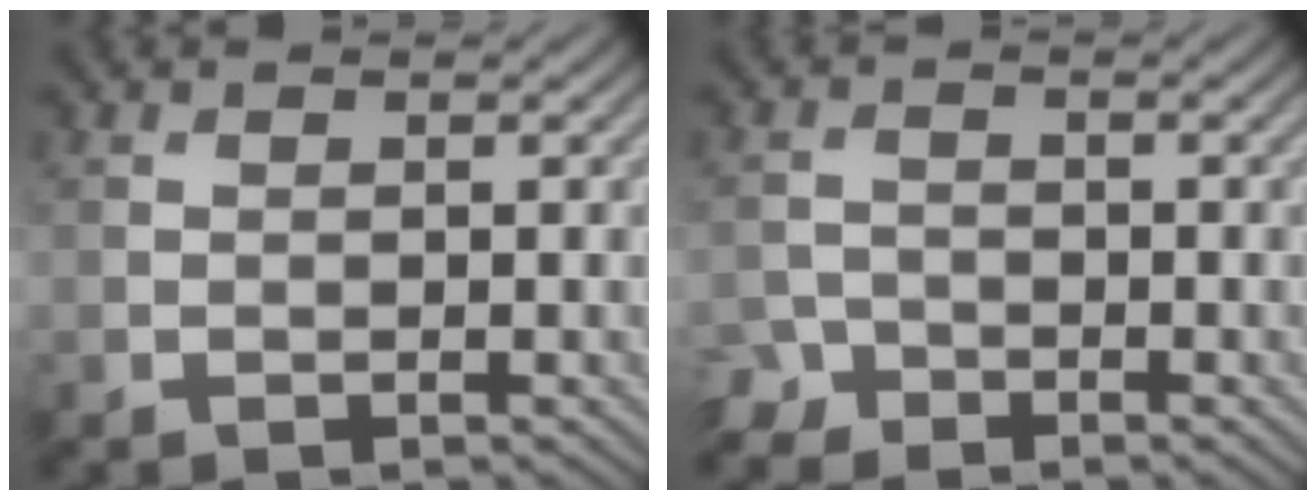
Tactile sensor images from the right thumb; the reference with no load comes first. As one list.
[{"total": 2.4, "force": [-2.0, 1.2, 0.3], "torque": [-0.006, -0.001, -0.049]}]